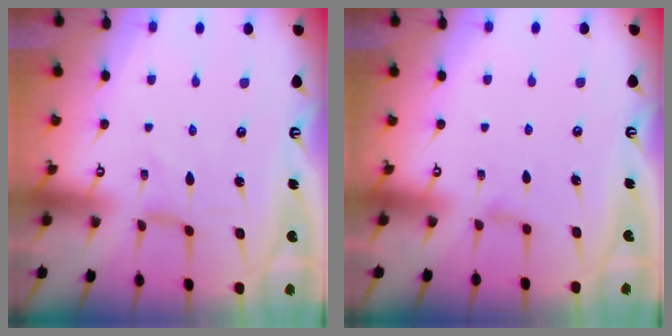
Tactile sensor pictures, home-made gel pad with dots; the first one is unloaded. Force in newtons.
{"total": 2.6, "press": 2.6, "slide": 0.4}